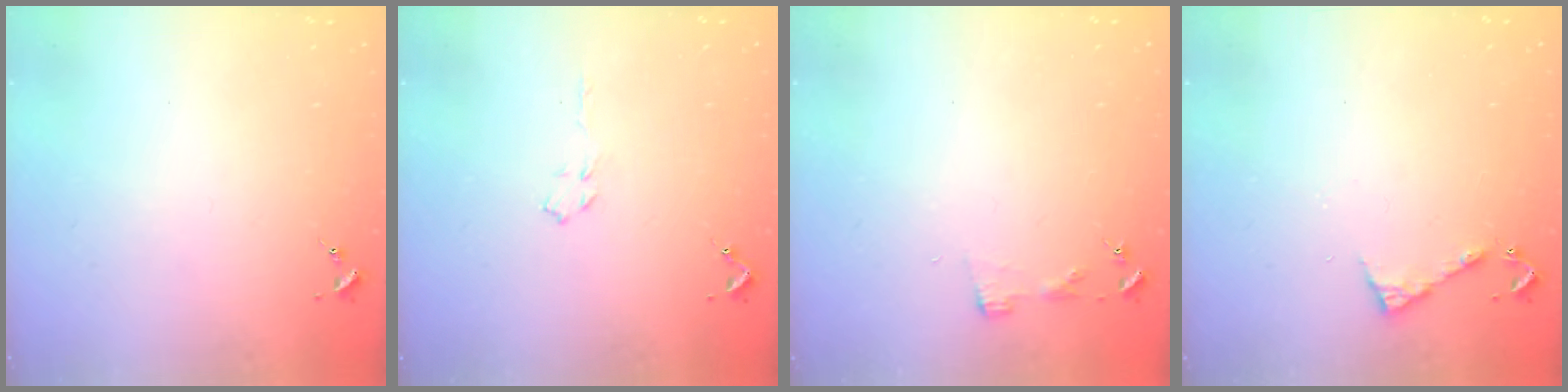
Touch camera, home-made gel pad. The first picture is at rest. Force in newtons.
{"total": 3.5, "press": 3.4, "slide": 0.5}
{"total": 2.9, "press": 2.9, "slide": 0.3}
{"total": 4.9, "press": 4.8, "slide": 0.5}